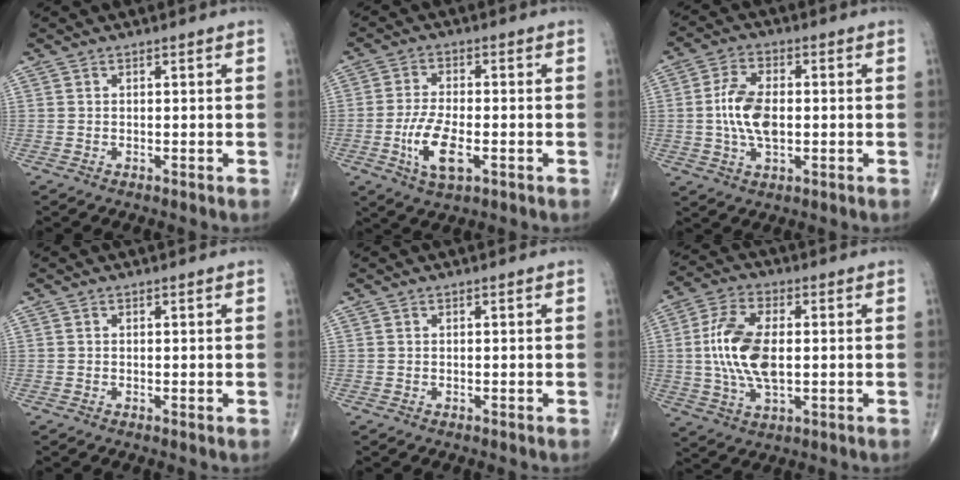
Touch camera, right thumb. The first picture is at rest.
{"total": 8.5, "force": [-2.6, 3.6, 7.3], "torque": [-0.144, 0.004, -0.046]}
{"total": 9.2, "force": [-0.3, 5.0, 7.8], "torque": [-0.151, 0.005, -0.007]}
{"total": 0.0}
{"total": 0.0}
{"total": 13.0, "force": [0.4, 6.6, 11.2], "torque": [-0.232, 0.004, 0.008]}